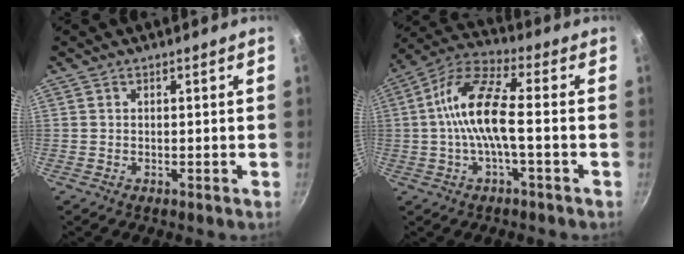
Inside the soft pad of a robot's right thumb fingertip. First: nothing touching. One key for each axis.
{"total": 12.3, "fx": -1.1, "fy": 3.9, "fz": 11.6, "tx": -0.233, "ty": 0.035, "tz": -0.036}